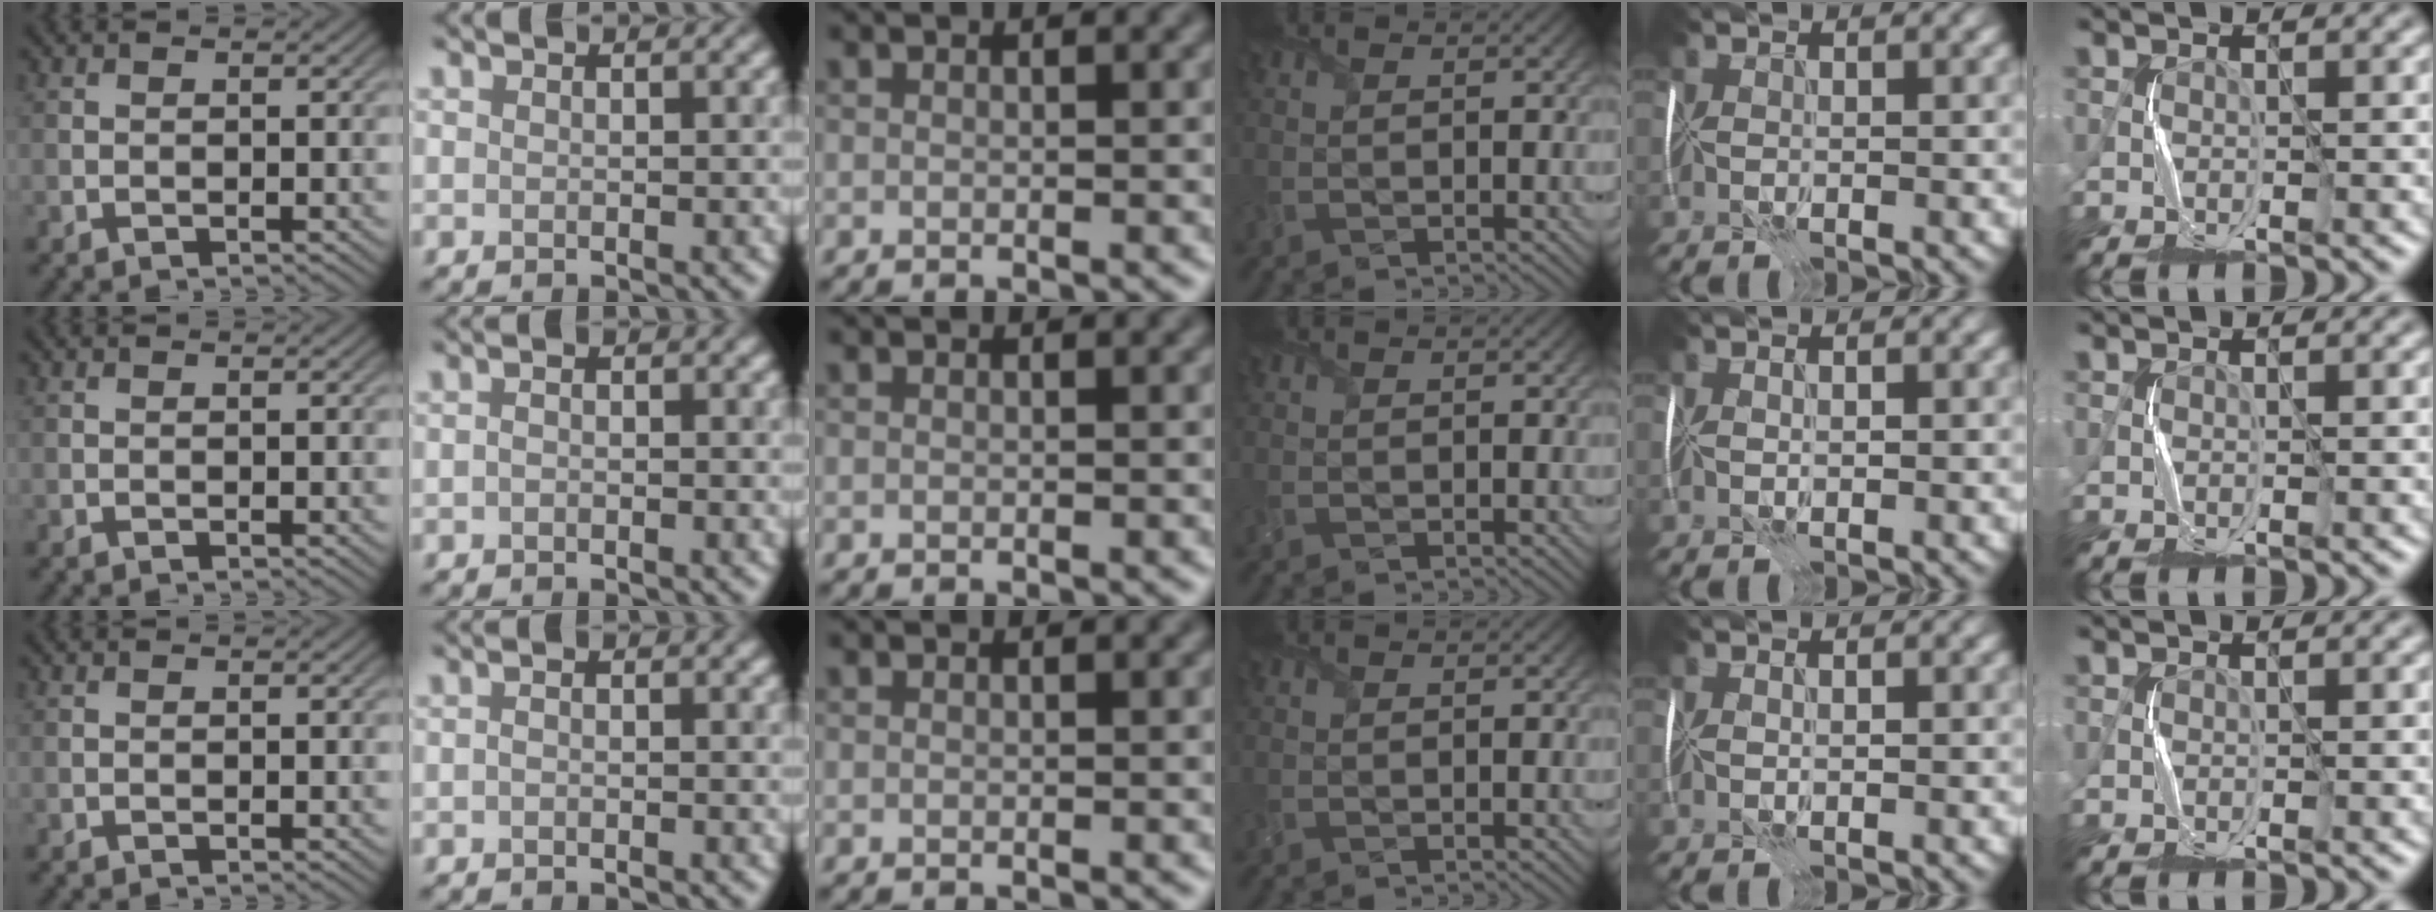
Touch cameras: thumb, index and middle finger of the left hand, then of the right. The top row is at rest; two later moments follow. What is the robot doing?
{"motion": "fold", "object": "plastic wrap"}